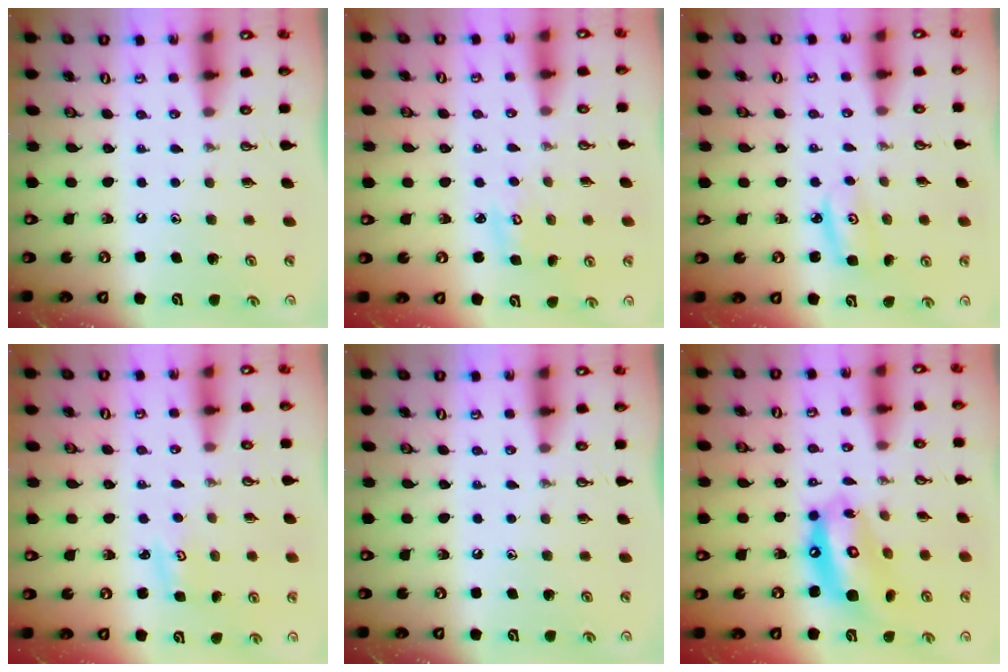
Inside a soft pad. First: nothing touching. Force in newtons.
{"total": 2.9, "press": 2.9, "slide": 0.1}
{"total": 3.3, "press": 3.3, "slide": 0.5}
{"total": 2.6, "press": 2.6, "slide": 0.2}
{"total": 0.0}
{"total": 14.6, "press": 14.5, "slide": 1.4}